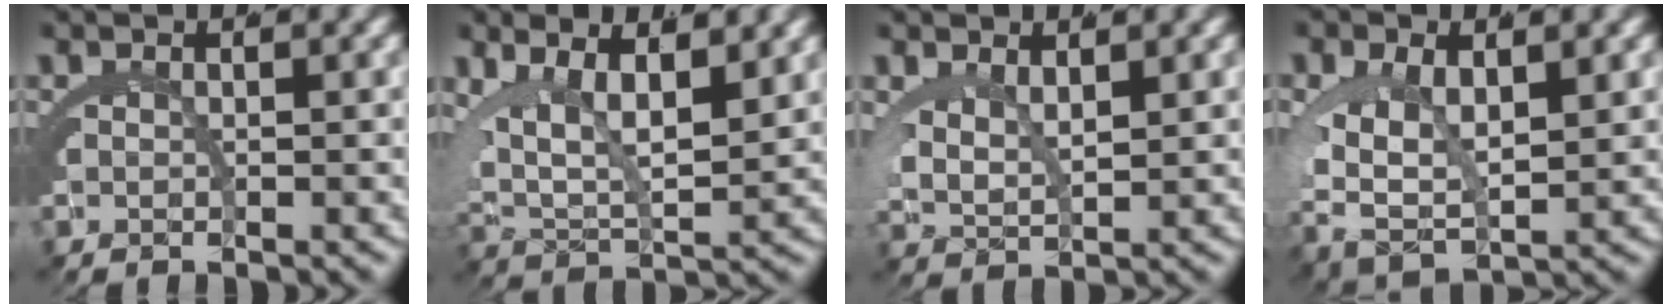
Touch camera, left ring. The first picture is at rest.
{"total": 9.1, "force": [1.8, 6.2, 6.3], "torque": [-0.122, -0.016, 0.030]}
{"total": 3.1, "force": [1.4, 1.8, 2.1], "torque": [-0.062, -0.023, 0.040]}
{"total": 6.9, "force": [-0.6, 4.8, 4.9], "torque": [-0.126, -0.036, 0.006]}